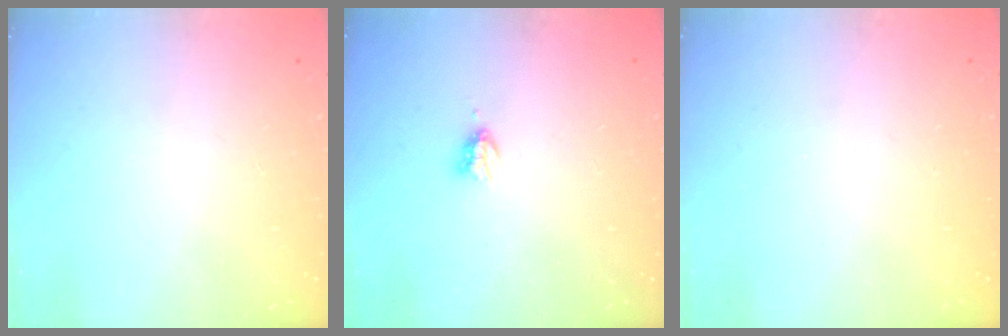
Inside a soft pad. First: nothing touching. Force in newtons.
{"total": 2.9, "press": 2.9, "slide": 0.5}
{"total": 0.0}